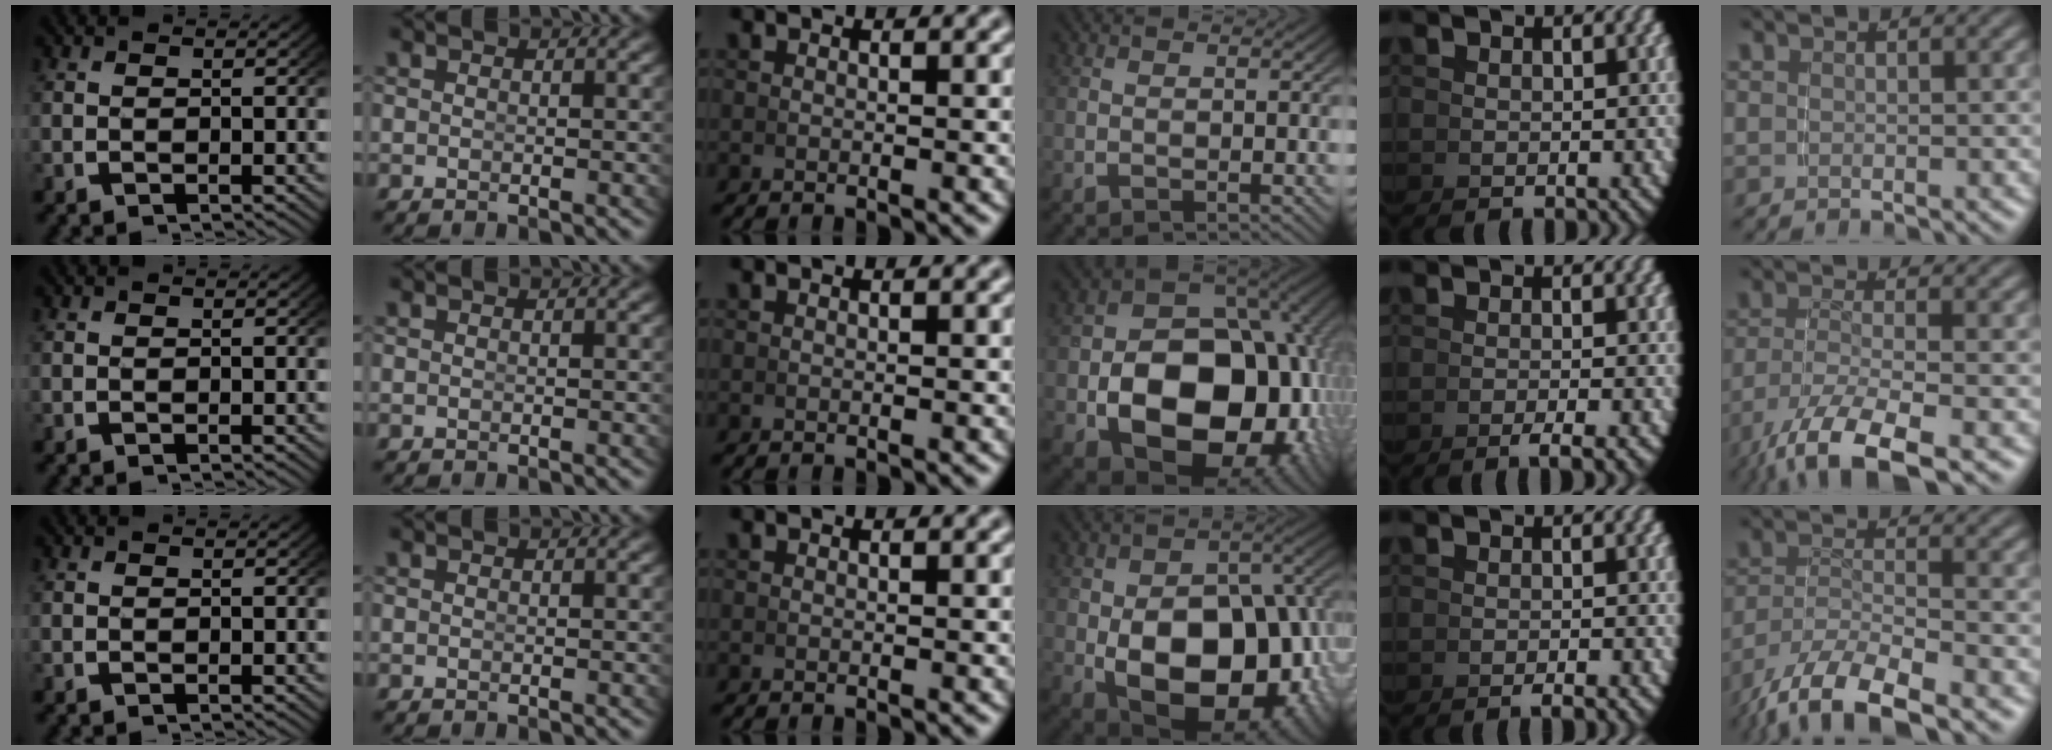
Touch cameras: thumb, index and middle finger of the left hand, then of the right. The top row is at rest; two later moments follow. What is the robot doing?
{"motion": "grasp_and_lifting", "object": "photo album"}